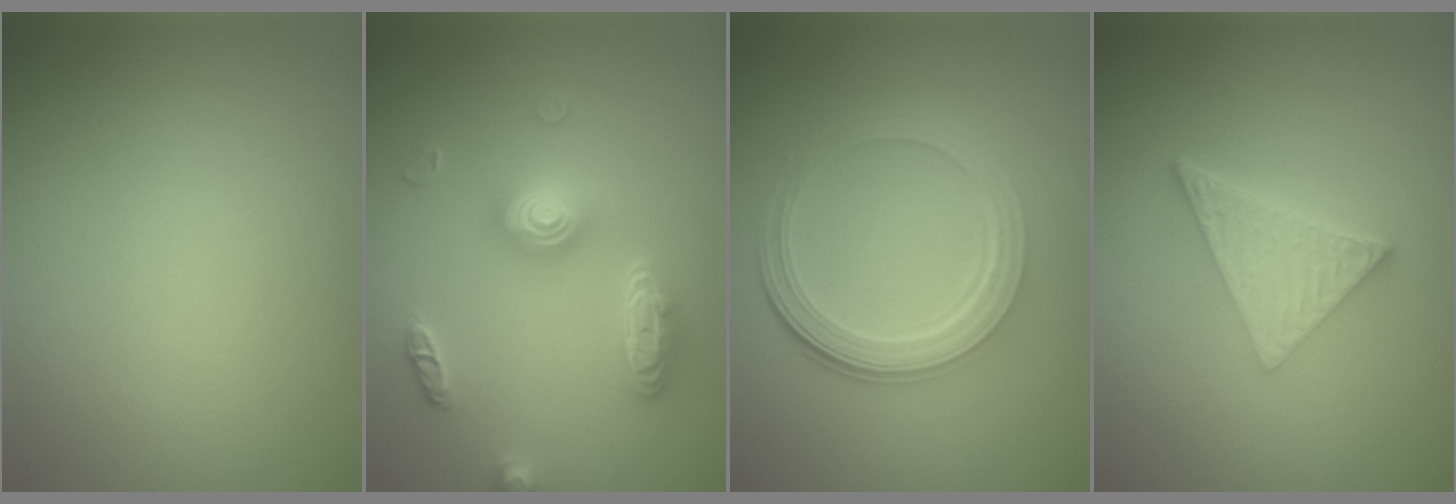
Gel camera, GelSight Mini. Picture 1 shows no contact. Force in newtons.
{"total": 3.7, "press": 3.5, "slide": 1.3}
{"total": 5.2, "press": 3.8, "slide": 3.5}
{"total": 4.8, "press": 3.3, "slide": 3.4}